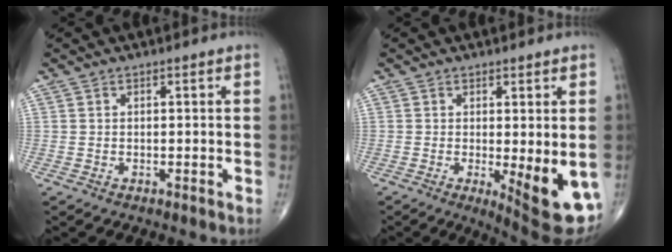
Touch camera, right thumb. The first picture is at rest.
{"total": 10.5, "force": [-2.3, 2.9, 9.8], "torque": [-0.119, -0.023, -0.023]}